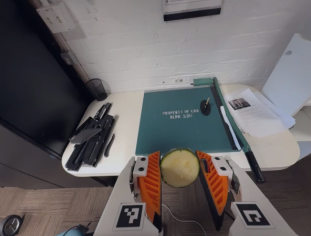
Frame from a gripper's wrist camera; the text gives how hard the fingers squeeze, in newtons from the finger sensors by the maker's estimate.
{"total": 9.6, "left": 9.5, "right": 9.7}